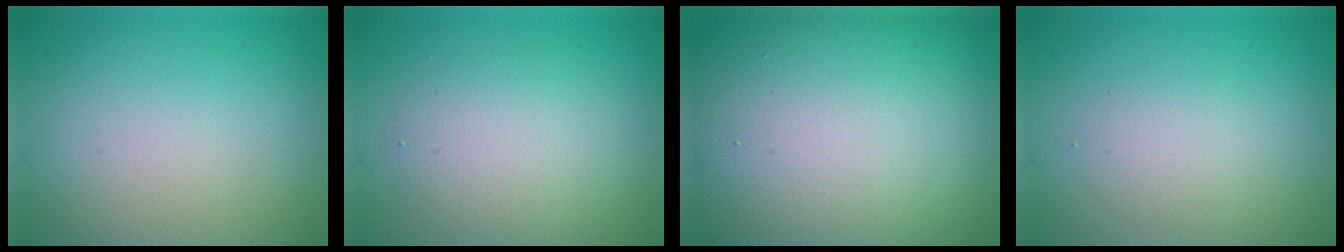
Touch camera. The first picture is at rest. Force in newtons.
{"total": 4.1, "press": 4.1, "slide": 0.4}
{"total": 20.1, "press": 20.1, "slide": 0.9}
{"total": 1.9, "press": 1.9, "slide": 0.1}